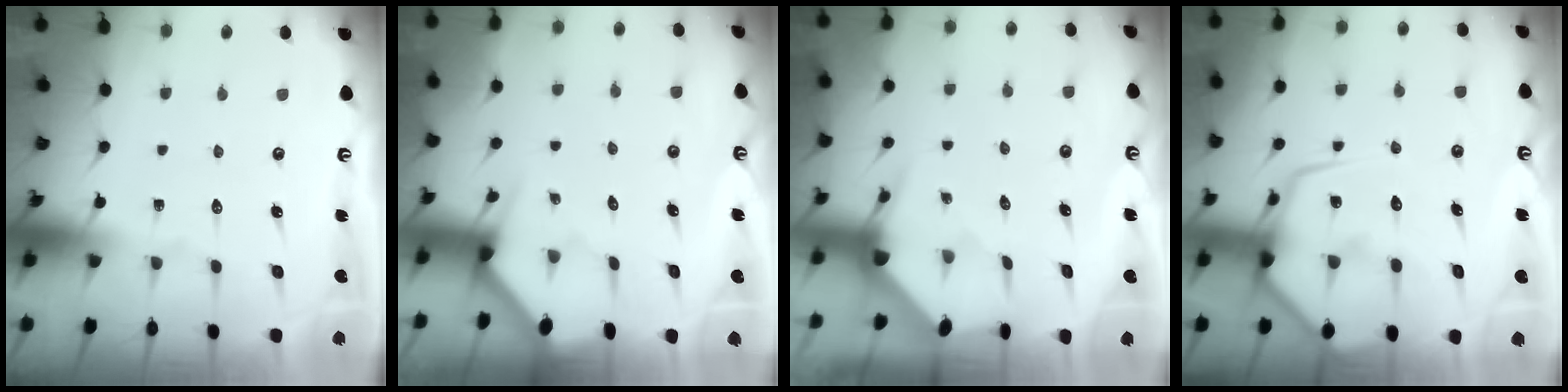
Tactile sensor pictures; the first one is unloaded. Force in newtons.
{"total": 2.9, "press": 2.9, "slide": 0.2}
{"total": 3.1, "press": 3.1, "slide": 0.2}
{"total": 12.8, "press": 12.7, "slide": 1.2}